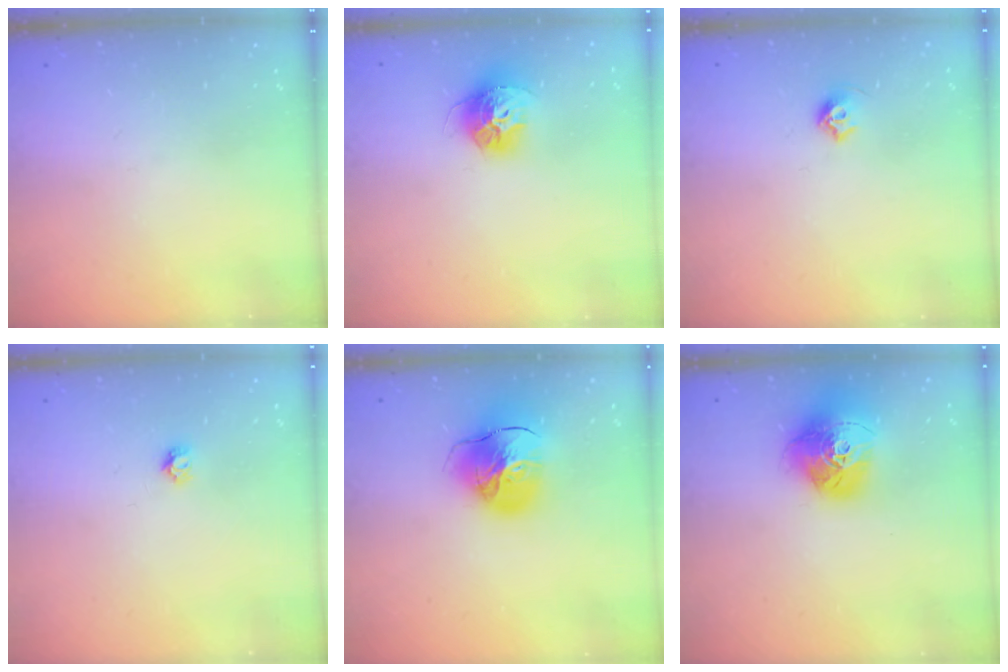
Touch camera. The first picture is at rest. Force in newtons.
{"total": 12.8, "press": 12.8, "slide": 1.1}
{"total": 5.5, "press": 5.3, "slide": 1.2}
{"total": 3.8, "press": 3.8, "slide": 0.3}
{"total": 19.2, "press": 19.0, "slide": 2.1}
{"total": 17.6, "press": 17.6, "slide": 1.6}